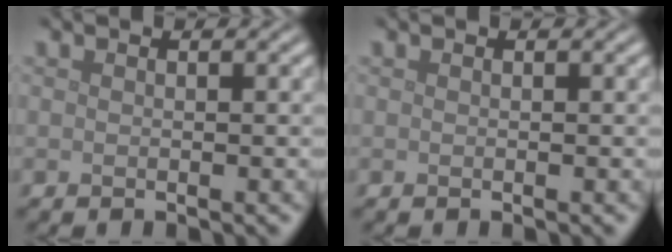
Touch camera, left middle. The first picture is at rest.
{"total": 0.0}